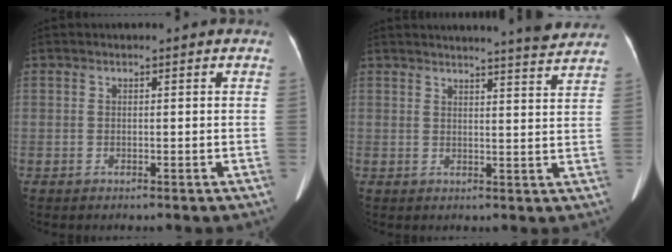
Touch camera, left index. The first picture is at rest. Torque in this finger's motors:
{"motor_torque": [0.10, -0.56, 0.10, 0.07]}